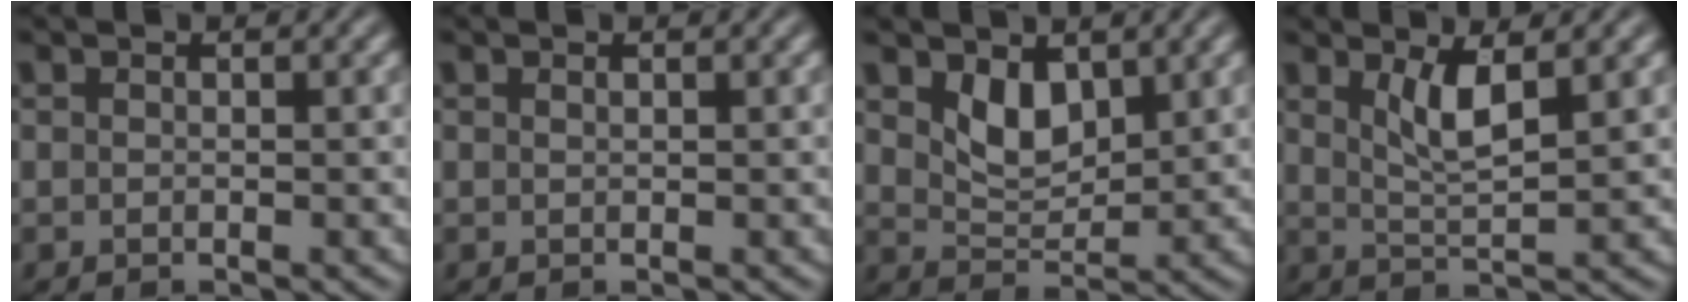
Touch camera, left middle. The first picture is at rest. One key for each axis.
{"total": 0.0}
{"total": 3.1, "fx": 1.4, "fy": 1.8, "fz": 2.1, "tx": -0.051, "ty": -0.012, "tz": 0.028}
{"total": 3.3, "fx": 1.1, "fy": 0.9, "fz": 3.0, "tx": -0.065, "ty": -0.010, "tz": 0.026}